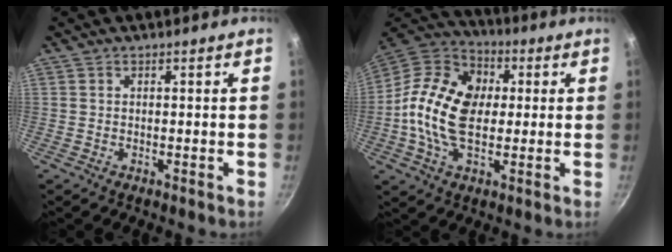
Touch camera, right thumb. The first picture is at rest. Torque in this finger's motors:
{"motor_torque": [2.34, 2.34, 0.38, 0.38, 0.32]}